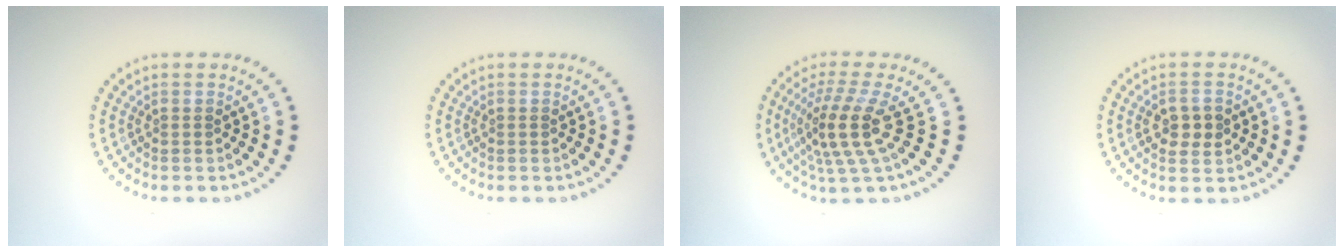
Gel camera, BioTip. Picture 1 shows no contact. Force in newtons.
{"total": 0.0}
{"total": 4.5, "press": 3.3, "slide": 3.0}
{"total": 2.5, "press": 2.5, "slide": 0.0}